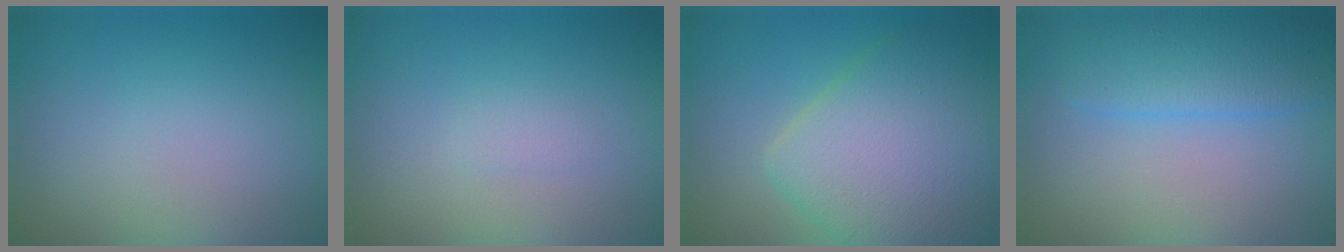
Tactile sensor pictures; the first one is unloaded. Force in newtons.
{"total": 0.7, "press": 0.6, "slide": 0.2}
{"total": 8.0, "press": 8.0, "slide": 0.3}
{"total": 4.2, "press": 4.1, "slide": 0.2}